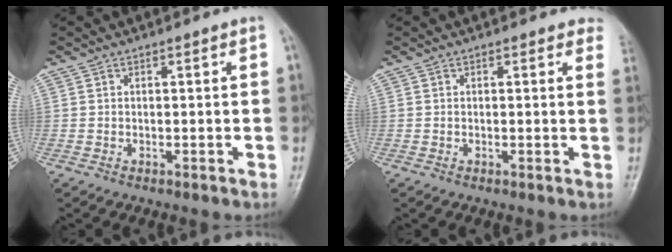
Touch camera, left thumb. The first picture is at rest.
{"total": 2.6, "force": [2.2, 1.2, 0.6], "torque": [0.019, -0.007, 0.001]}